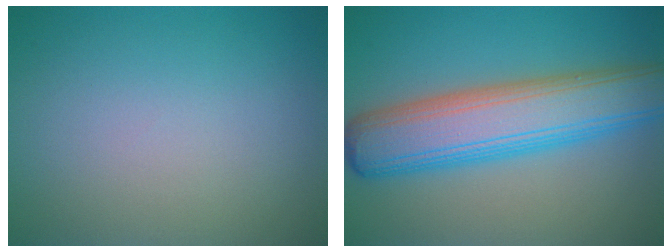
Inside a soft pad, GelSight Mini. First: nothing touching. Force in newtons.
{"total": 9.2, "press": 9.2, "slide": 0.4}